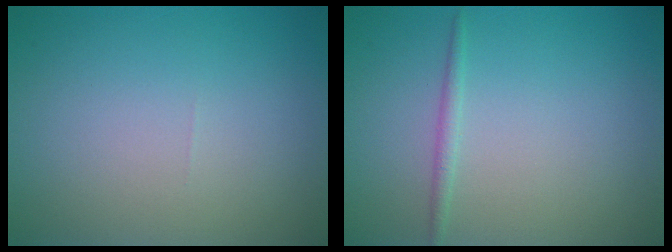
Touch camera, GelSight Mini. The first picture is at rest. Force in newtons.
{"total": 1.0, "press": 1.0, "slide": 0.0}